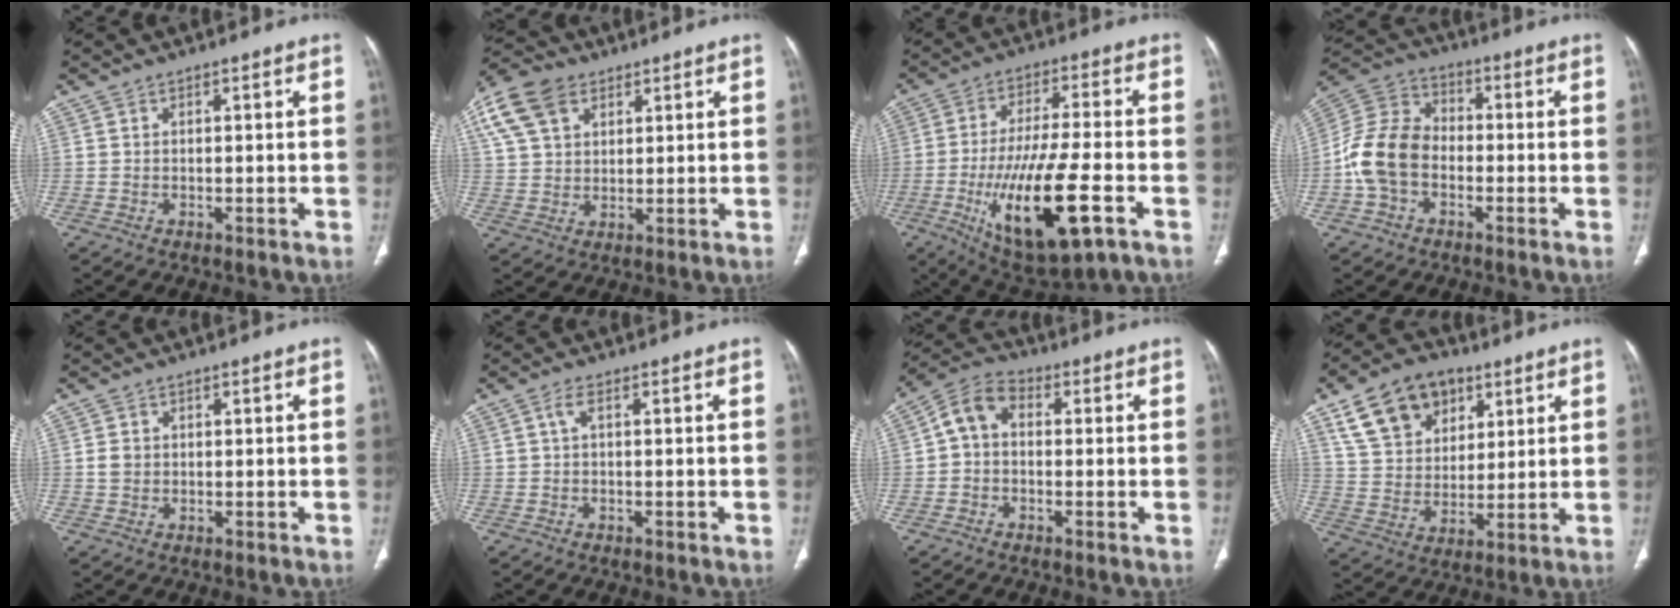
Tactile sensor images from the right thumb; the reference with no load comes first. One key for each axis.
{"total": 14.3, "fx": 6.8, "fy": 9.6, "fz": 8.0, "tx": -0.166, "ty": 0.010, "tz": 0.129}
{"total": 19.5, "fx": -6.8, "fy": 6.1, "fz": 17.3, "tx": -0.319, "ty": 0.011, "tz": -0.099}
{"total": 11.8, "fx": -2.7, "fy": 8.6, "fz": 7.6, "tx": -0.146, "ty": 0.038, "tz": -0.063}
{"total": 1.9, "fx": 0.1, "fy": 1.6, "fz": 0.9, "tx": -0.014, "ty": 0.004, "tz": 0.003}
{"total": 1.4, "fx": 0.1, "fy": 0.5, "fz": 1.3, "tx": -0.027, "ty": 0.007, "tz": -0.001}
{"total": 6.4, "fx": 0.0, "fy": 4.5, "fz": 4.5, "tx": -0.073, "ty": 0.022, "tz": -0.016}
{"total": 15.2, "fx": 7.7, "fy": 10.6, "fz": 7.6, "tx": -0.106, "ty": -0.015, "tz": 0.141}